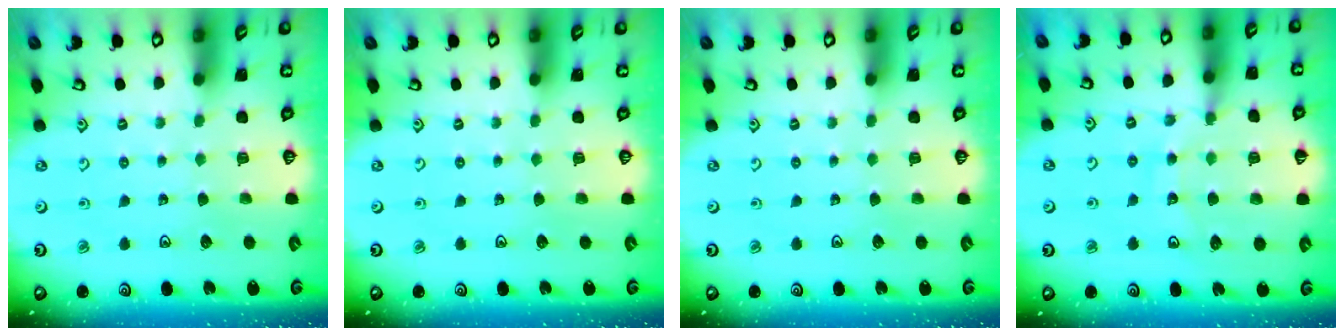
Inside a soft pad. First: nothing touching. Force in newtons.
{"total": 0.0}
{"total": 0.0}
{"total": 10.9, "press": 10.8, "slide": 1.5}